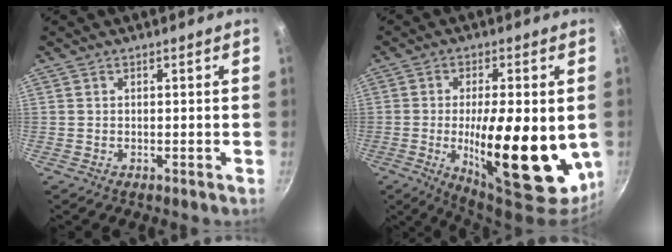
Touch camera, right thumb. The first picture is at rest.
{"total": 22.3, "force": [-2.5, 7.9, 20.7], "torque": [-0.292, -0.018, -0.029]}